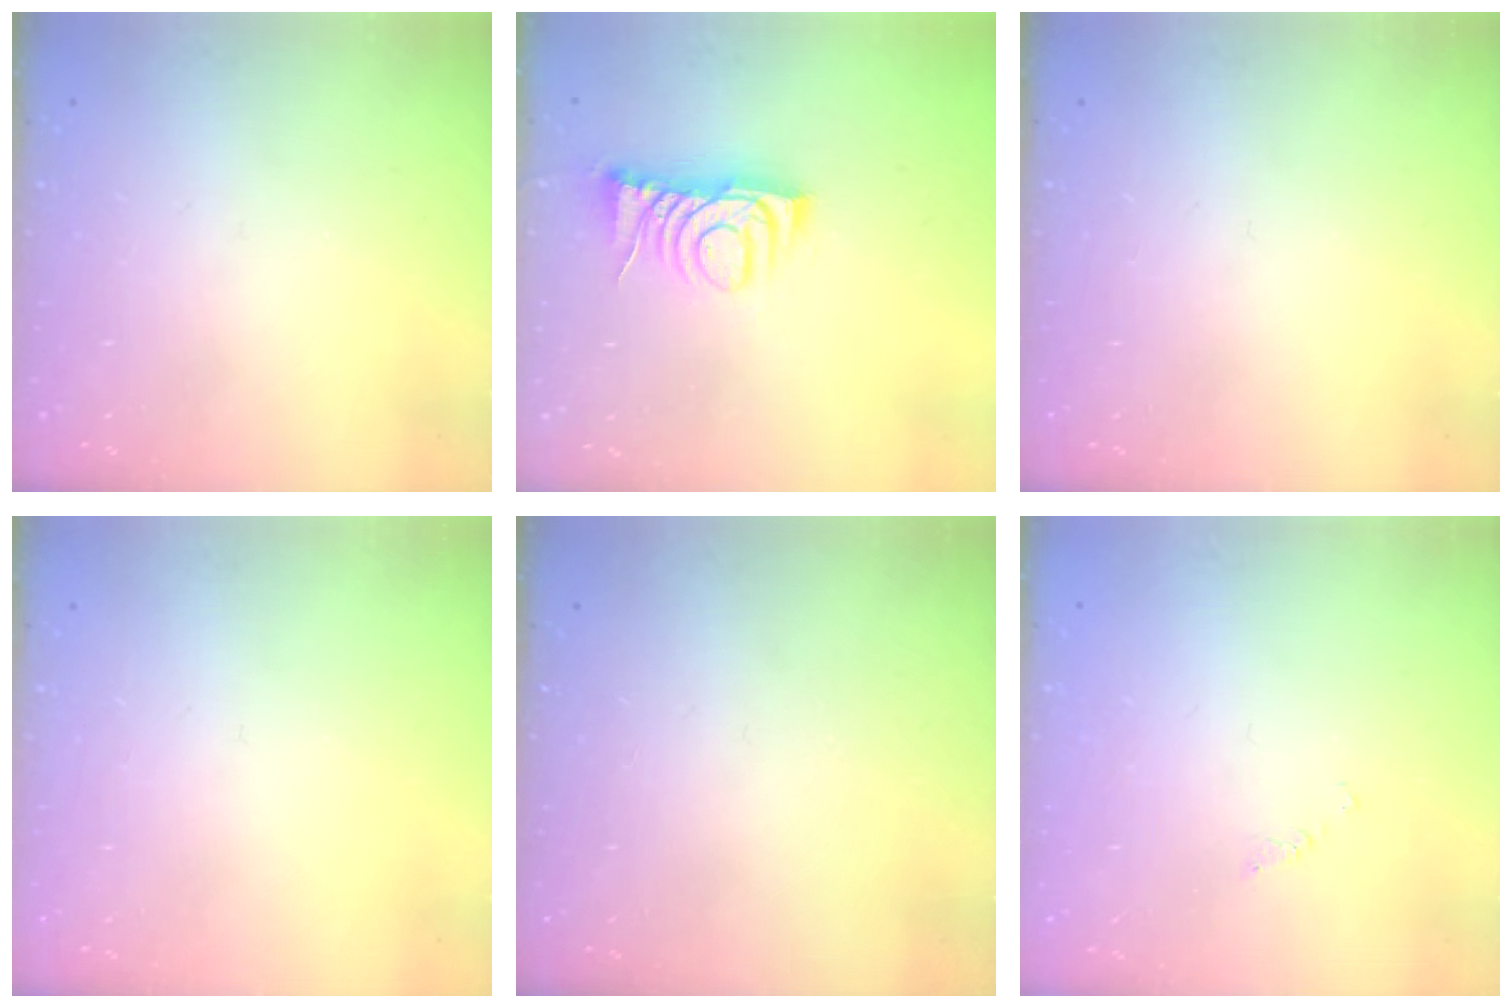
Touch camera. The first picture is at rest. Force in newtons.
{"total": 7.8, "press": 7.7, "slide": 0.7}
{"total": 0.0}
{"total": 0.0}
{"total": 0.0}
{"total": 1.2, "press": 1.2, "slide": 0.2}